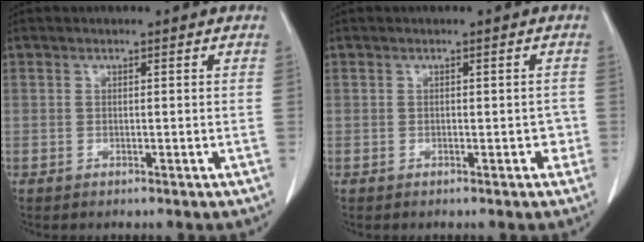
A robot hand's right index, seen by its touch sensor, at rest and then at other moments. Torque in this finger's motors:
{"motor_torque": [0.20, -0.18, 0.12, 0.02]}